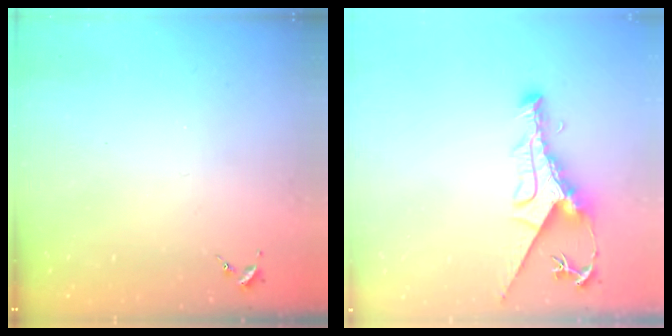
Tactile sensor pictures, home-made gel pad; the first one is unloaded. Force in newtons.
{"total": 10.3, "press": 10.2, "slide": 1.1}